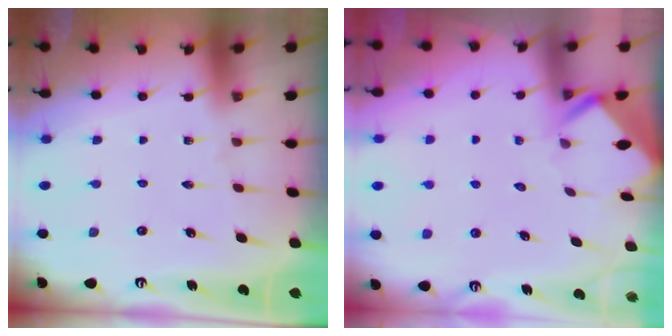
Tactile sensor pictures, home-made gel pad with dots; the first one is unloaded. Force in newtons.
{"total": 2.9, "press": 2.9, "slide": 0.2}